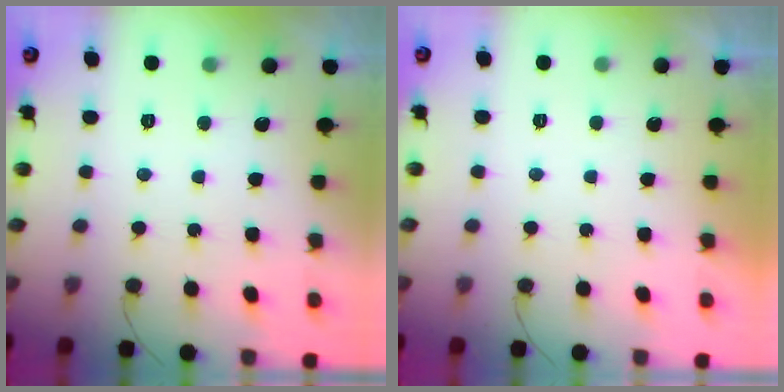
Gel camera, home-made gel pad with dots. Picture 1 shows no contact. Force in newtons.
{"total": 2.2, "press": 2.1, "slide": 0.4}